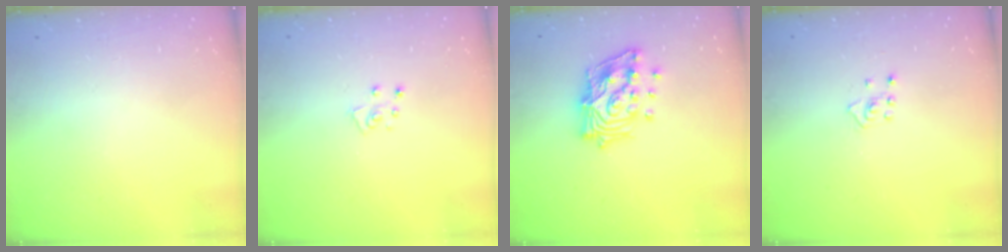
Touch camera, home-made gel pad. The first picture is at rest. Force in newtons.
{"total": 4.8, "press": 4.8, "slide": 0.2}
{"total": 16.3, "press": 16.1, "slide": 2.3}
{"total": 2.4, "press": 2.4, "slide": 0.5}